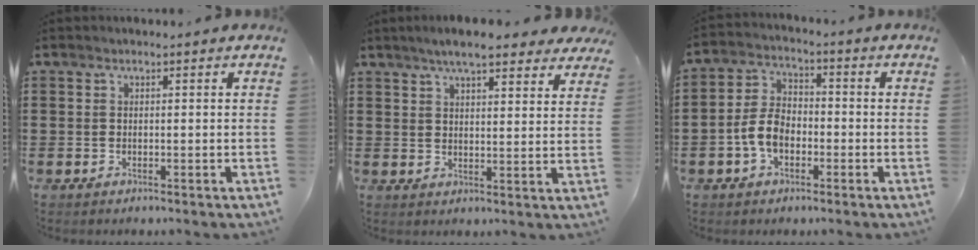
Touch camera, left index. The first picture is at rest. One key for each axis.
{"total": 6.7, "fx": 5.7, "fy": 1.2, "fz": 3.4, "tx": -0.072, "ty": -0.010, "tz": 0.101}
{"total": 5.9, "fx": -2.1, "fy": 3.7, "fz": 4.0, "tx": -0.108, "ty": 0.002, "tz": -0.049}